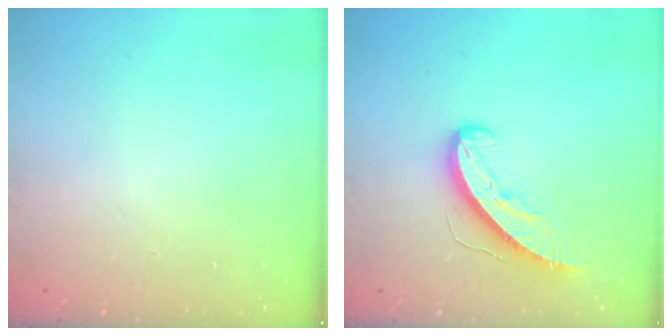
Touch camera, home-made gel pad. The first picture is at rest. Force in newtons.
{"total": 10.7, "press": 10.6, "slide": 0.9}